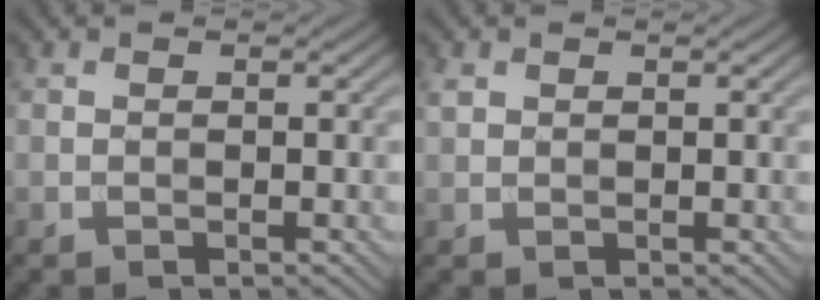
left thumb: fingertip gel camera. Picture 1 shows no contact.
{"total": 1.0, "force": [0.6, 0.7, 0.4], "torque": [-0.011, 0.001, 0.013]}